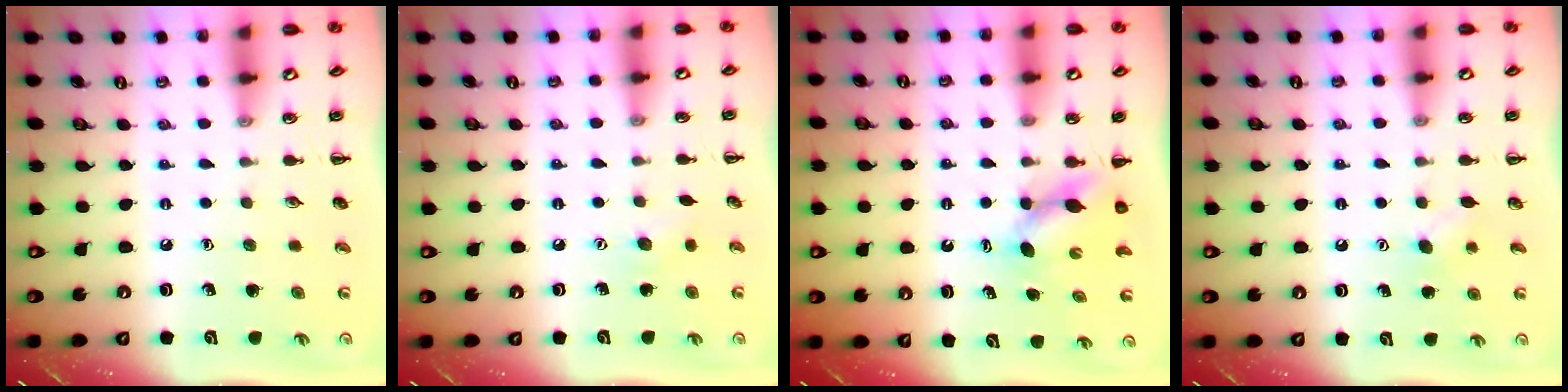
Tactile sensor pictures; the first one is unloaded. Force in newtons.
{"total": 5.0, "press": 4.9, "slide": 1.1}
{"total": 4.9, "press": 4.9, "slide": 0.5}
{"total": 3.8, "press": 3.7, "slide": 0.8}